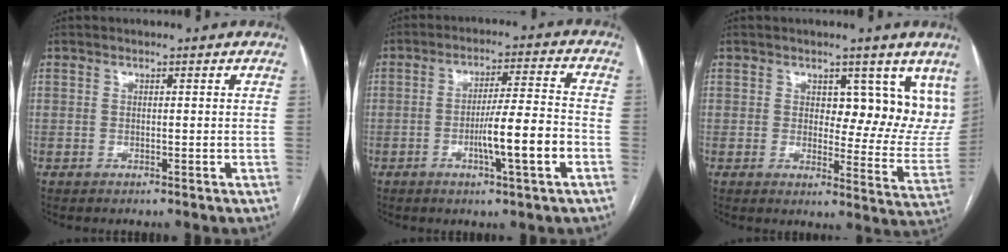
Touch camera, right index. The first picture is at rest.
{"total": 9.2, "force": [-3.1, 0.1, 8.6], "torque": [-0.140, 0.003, -0.051]}
{"total": 10.9, "force": [5.9, 5.3, 7.4], "torque": [-0.073, -0.018, 0.075]}